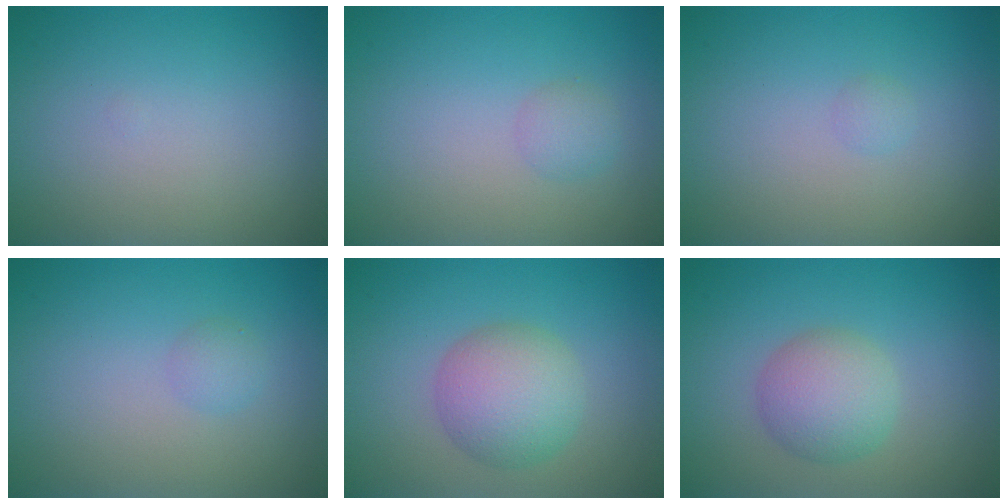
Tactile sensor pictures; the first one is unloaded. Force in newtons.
{"total": 1.3, "press": 1.3, "slide": 0.0}
{"total": 0.6, "press": 0.6, "slide": 0.1}
{"total": 1.1, "press": 1.1, "slide": 0.0}
{"total": 5.0, "press": 5.0, "slide": 0.3}
{"total": 3.9, "press": 3.9, "slide": 0.1}